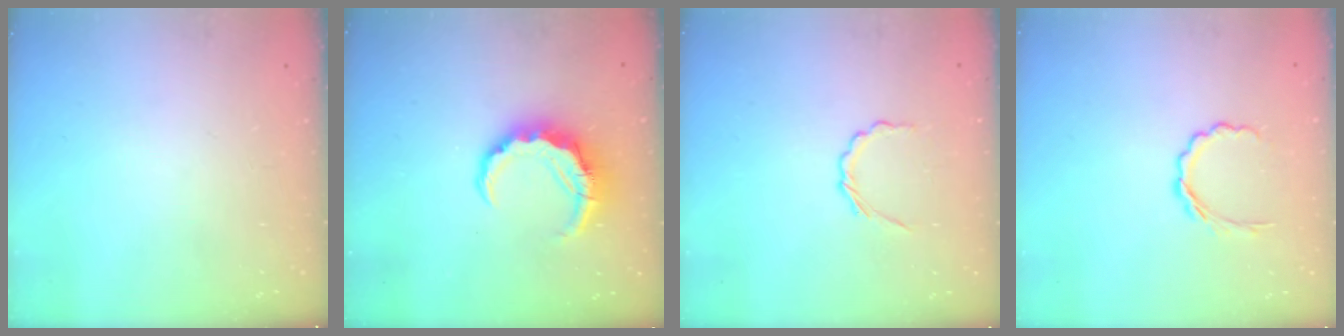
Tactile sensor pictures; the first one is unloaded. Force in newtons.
{"total": 7.5, "press": 7.4, "slide": 1.3}
{"total": 2.6, "press": 2.4, "slide": 1.0}
{"total": 5.0, "press": 4.8, "slide": 1.6}